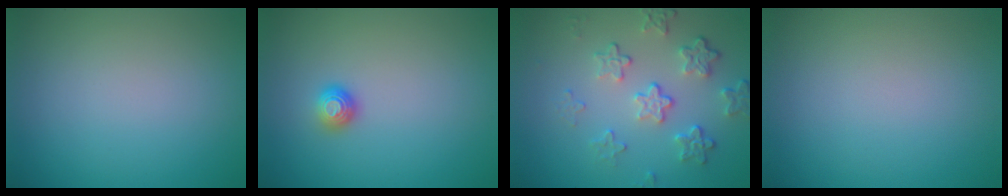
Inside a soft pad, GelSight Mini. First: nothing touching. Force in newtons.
{"total": 1.3, "press": 1.0, "slide": 0.8}
{"total": 4.4, "press": 3.2, "slide": 3.0}
{"total": 0.0}